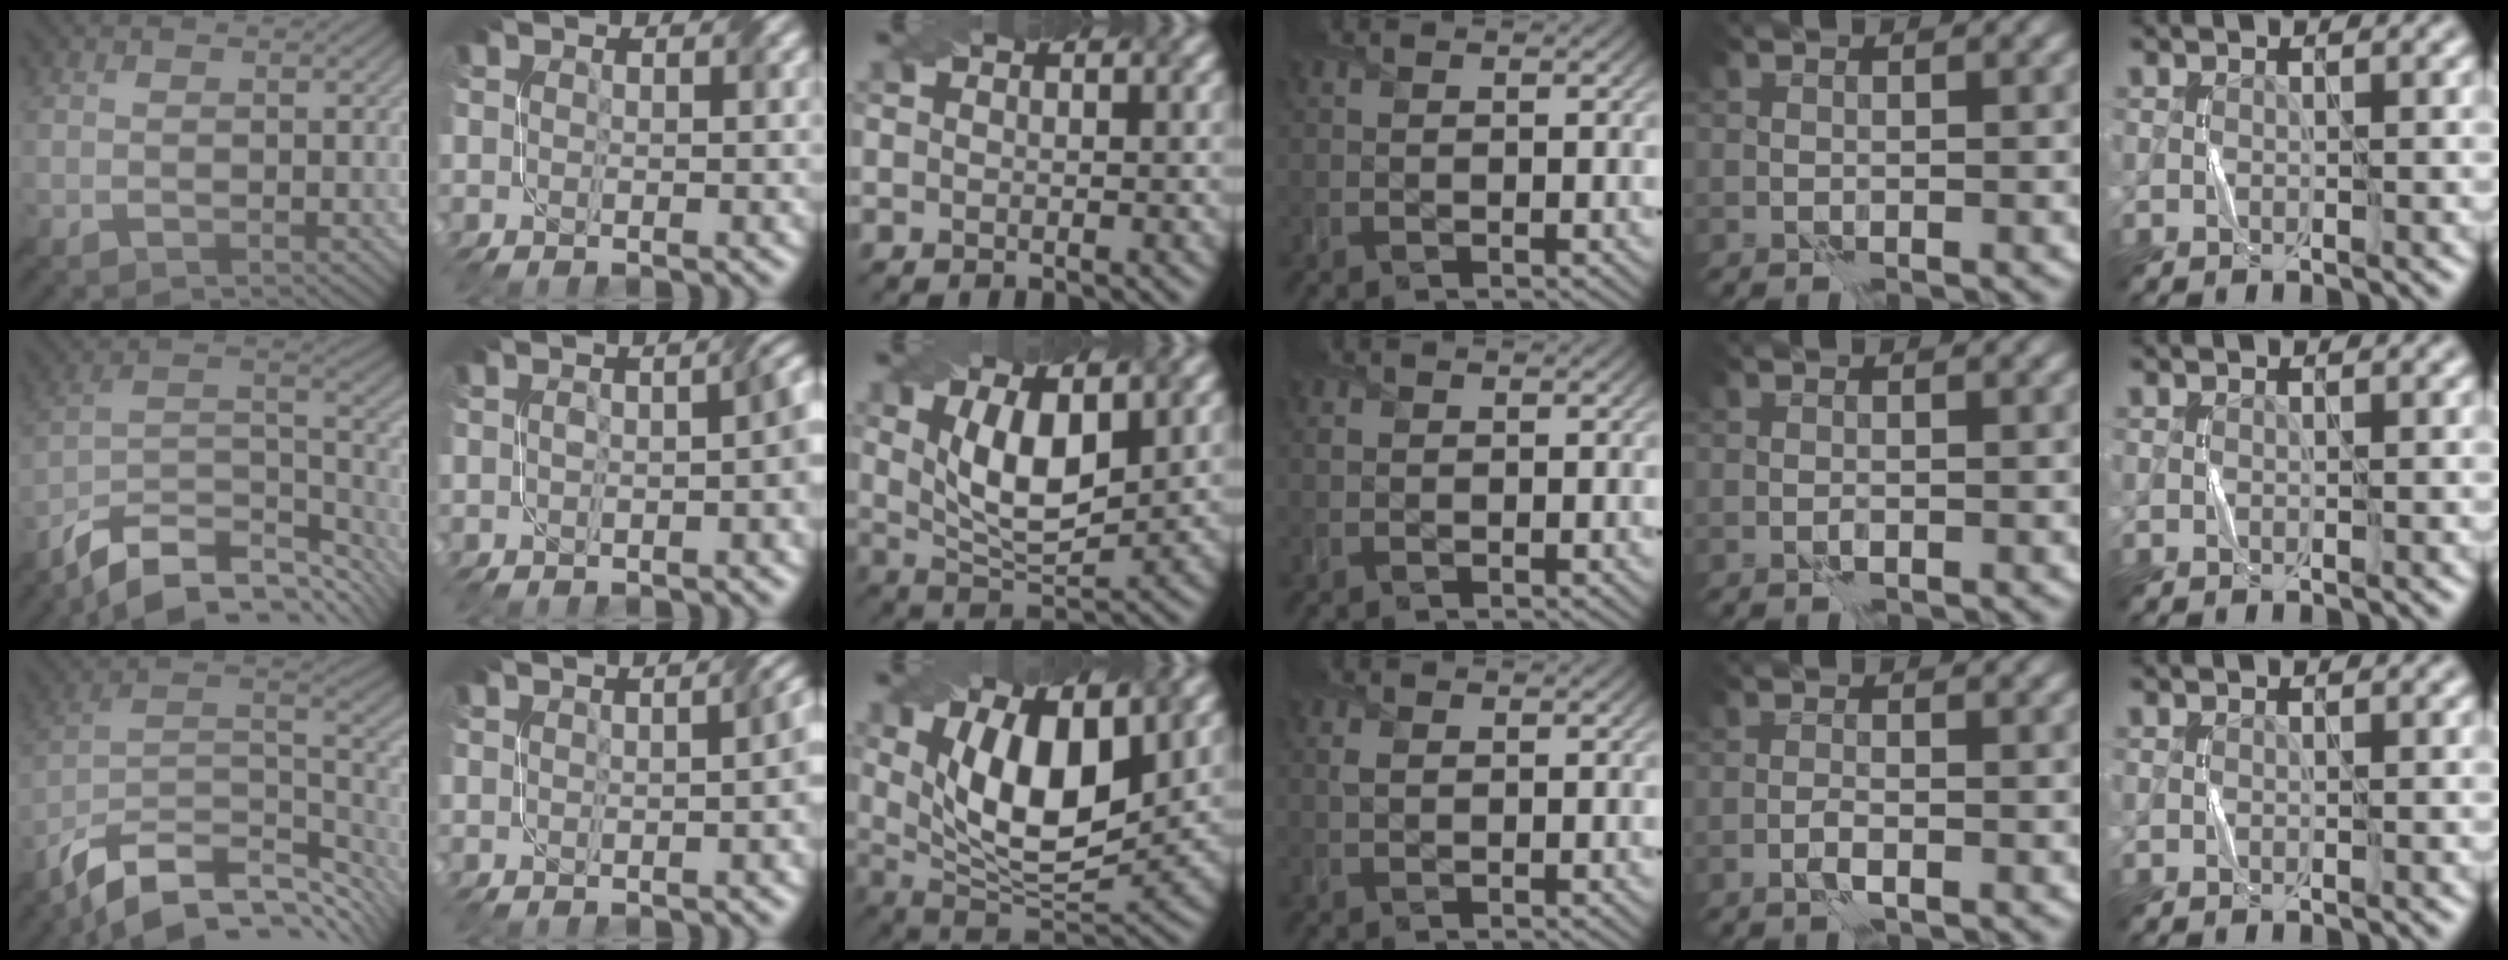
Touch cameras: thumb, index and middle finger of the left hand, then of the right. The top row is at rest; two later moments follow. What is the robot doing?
{"motion": "twist", "object": "screw"}